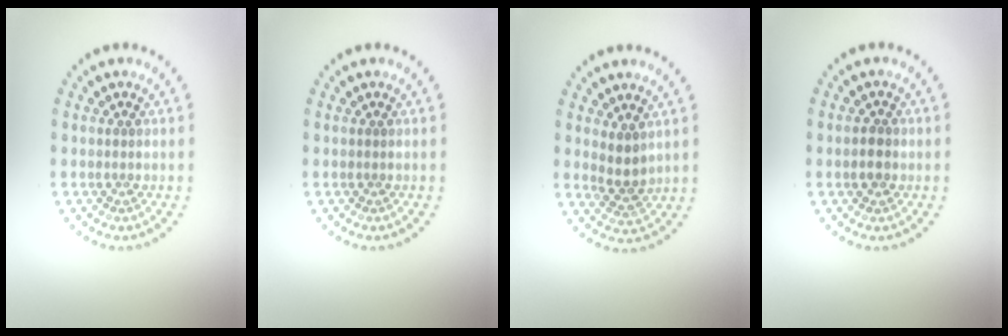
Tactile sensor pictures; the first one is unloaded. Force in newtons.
{"total": 0.0}
{"total": 2.3, "press": 2.0, "slide": 1.1}
{"total": 1.6, "press": 1.6, "slide": 0.3}